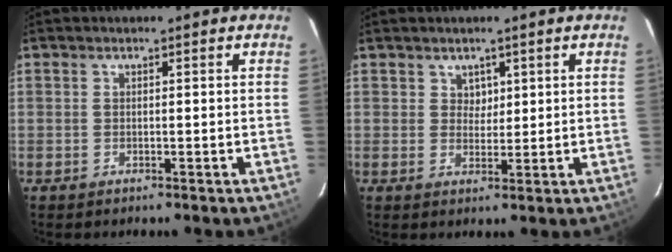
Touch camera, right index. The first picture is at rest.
{"total": 2.4, "force": [1.3, 2.0, 0.3], "torque": [0.000, 0.005, 0.024]}